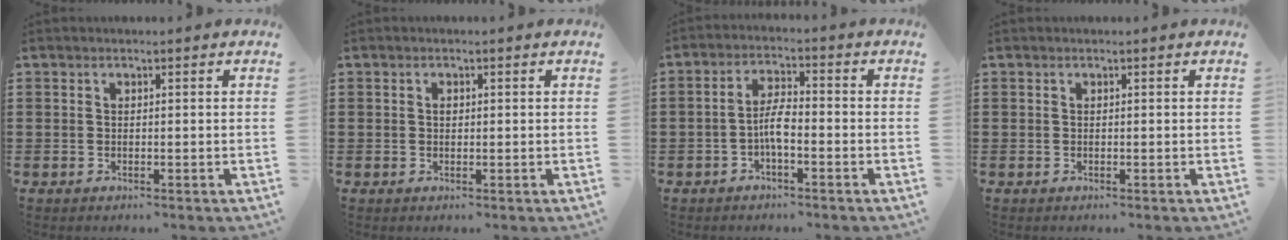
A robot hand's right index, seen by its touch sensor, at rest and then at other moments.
{"total": 0.7, "force": [0.1, 0.5, 0.6], "torque": [-0.013, 0.000, 0.001]}
{"total": 4.3, "force": [-1.5, 1.4, 3.8], "torque": [-0.074, 0.007, -0.030]}
{"total": 0.0}